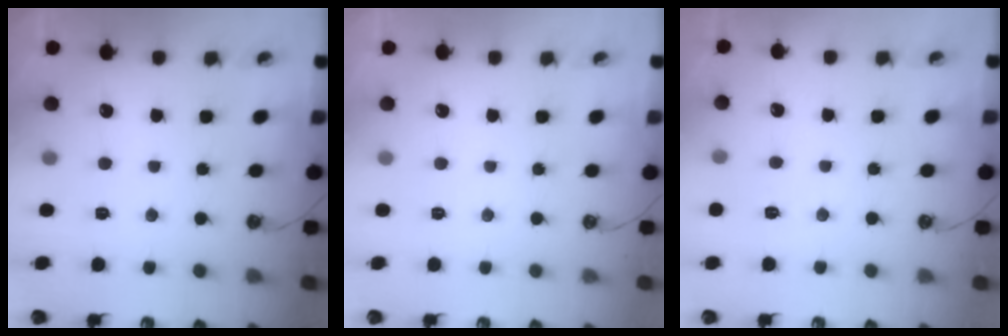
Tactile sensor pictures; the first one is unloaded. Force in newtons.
{"total": 0.0}
{"total": 2.7, "press": 2.7, "slide": 0.4}